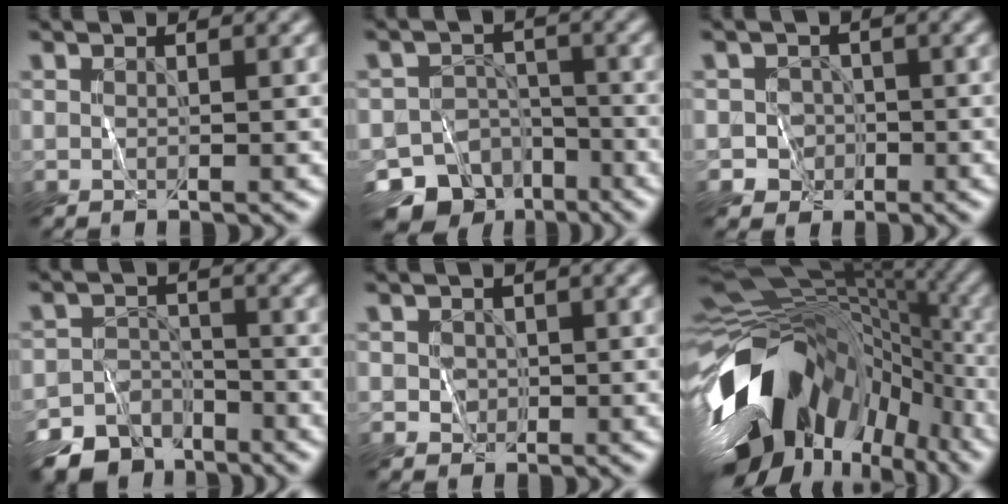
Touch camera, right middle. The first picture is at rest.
{"total": 10.5, "force": [-7.3, 7.0, 2.8], "torque": [-0.034, -0.013, -0.114]}
{"total": 2.8, "force": [-1.3, 2.5, 0.1], "torque": [0.024, 0.004, -0.027]}
{"total": 9.2, "force": [-7.0, 5.9, 1.4], "torque": [-0.013, -0.029, -0.115]}
{"total": 1.2, "force": [0.0, 1.2, 0.3], "torque": [-0.005, -0.001, 0.001]}
{"total": 16.1, "force": [-7.0, 10.0, 10.4], "torque": [-0.210, -0.012, -0.126]}